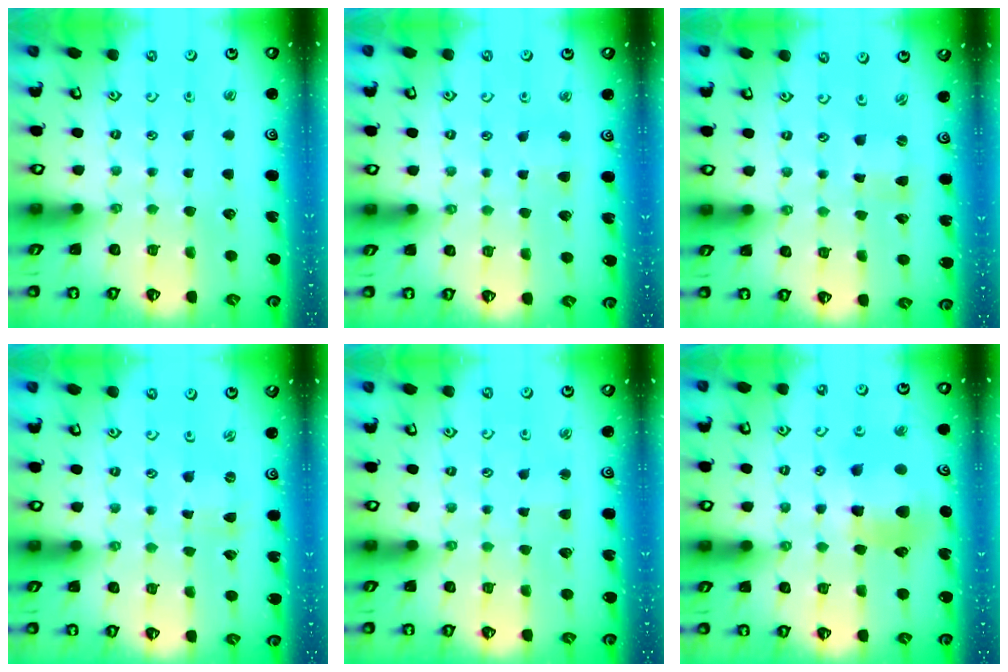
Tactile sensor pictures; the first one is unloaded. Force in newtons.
{"total": 2.9, "press": 2.8, "slide": 0.4}
{"total": 0.0}
{"total": 0.0}
{"total": 2.2, "press": 2.2, "slide": 0.3}
{"total": 11.4, "press": 11.3, "slide": 1.5}